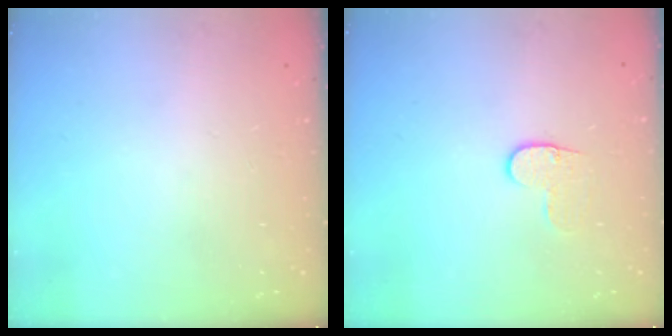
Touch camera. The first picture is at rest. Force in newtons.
{"total": 5.7, "press": 5.6, "slide": 0.6}